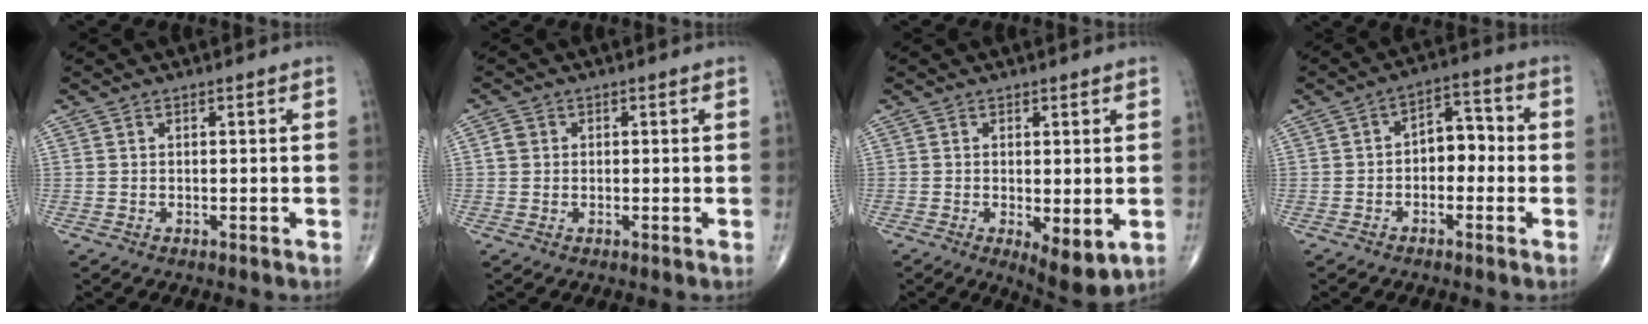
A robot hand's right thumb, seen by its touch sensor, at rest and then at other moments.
{"total": 1.9, "force": [0.3, 1.7, 0.8], "torque": [-0.009, 0.003, 0.005]}
{"total": 6.1, "force": [-1.0, 2.2, 5.5], "torque": [-0.076, -0.019, -0.007]}
{"total": 6.4, "force": [-0.8, 4.2, 4.8], "torque": [-0.045, 0.029, -0.025]}